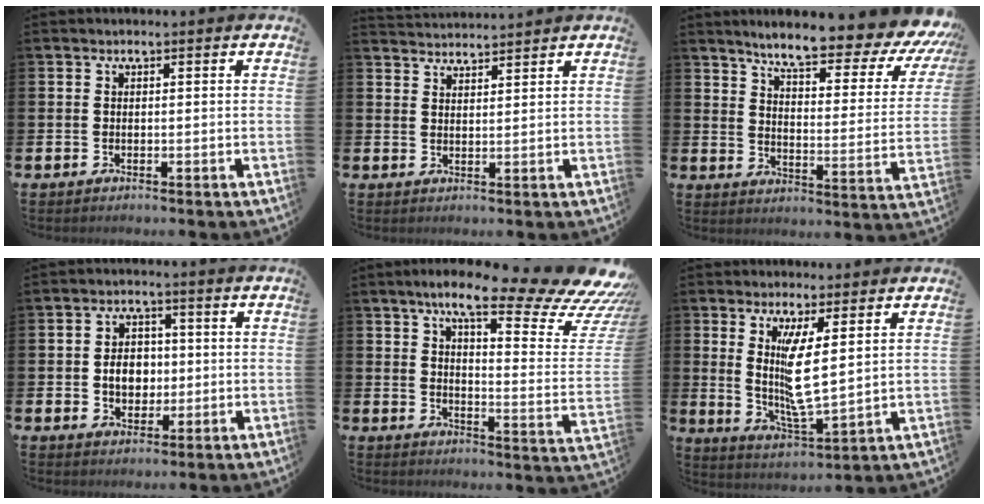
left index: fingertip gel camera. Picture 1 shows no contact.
{"total": 3.0, "force": [3.0, 0.1, -0.2], "torque": [0.002, -0.017, 0.054]}
{"total": 8.1, "force": [6.9, 1.3, 4.1], "torque": [-0.090, -0.052, 0.107]}
{"total": 4.6, "force": [-0.1, 3.7, 2.7], "torque": [-0.038, 0.004, -0.011]}
{"total": 13.2, "force": [9.8, 3.2, 8.3], "torque": [-0.136, -0.068, 0.151]}
{"total": 6.7, "force": [3.1, 1.0, 5.9], "torque": [-0.118, -0.025, 0.052]}